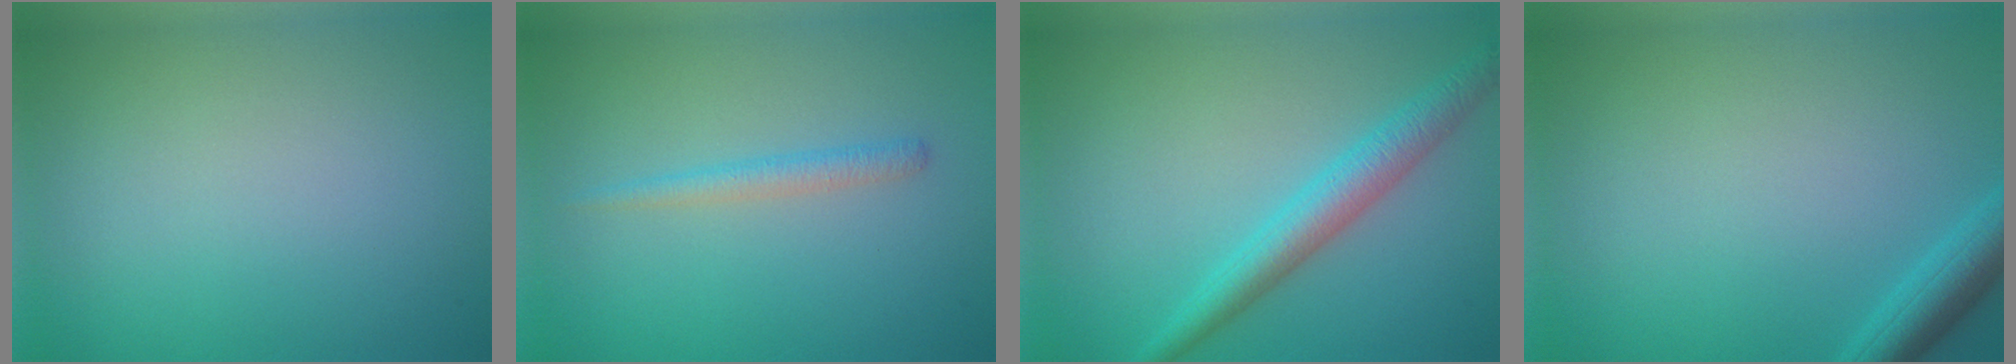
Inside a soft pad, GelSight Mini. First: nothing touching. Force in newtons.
{"total": 1.5, "press": 1.5, "slide": 0.1}
{"total": 3.7, "press": 3.7, "slide": 0.1}
{"total": 2.9, "press": 2.9, "slide": 0.2}